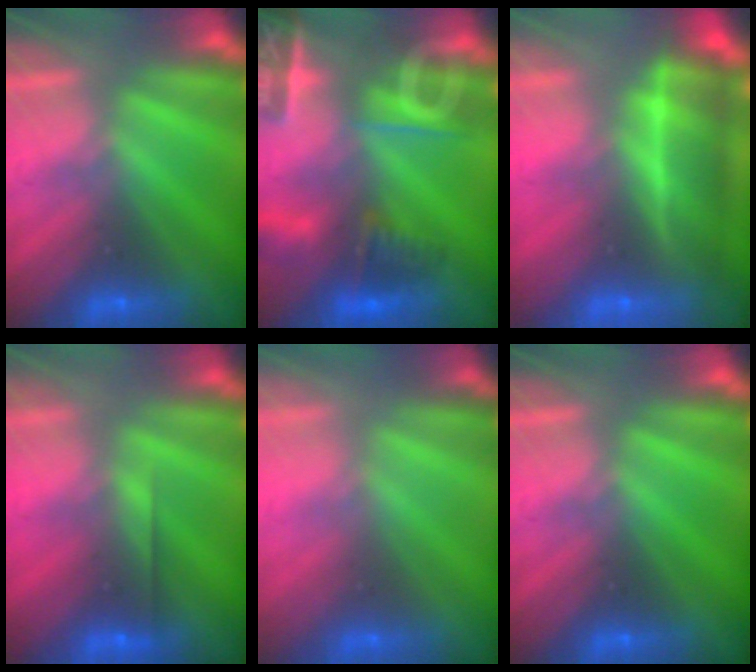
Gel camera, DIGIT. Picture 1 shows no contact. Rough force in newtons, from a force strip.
{"total": 8.4}
{"total": 8.8}
{"total": 2.6}
{"total": 3.2}
{"total": 0.0}